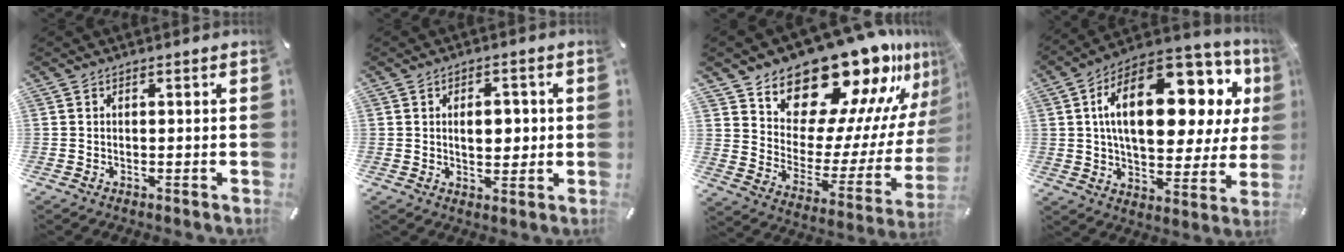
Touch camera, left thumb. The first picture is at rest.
{"total": 6.0, "force": [0.4, 3.9, 4.5], "torque": [-0.061, -0.003, -0.001]}
{"total": 23.1, "force": [20.2, 8.6, 7.4], "torque": [-0.095, -0.175, 0.344]}
{"total": 24.3, "force": [8.5, 11.8, 19.4], "torque": [-0.323, -0.044, 0.137]}